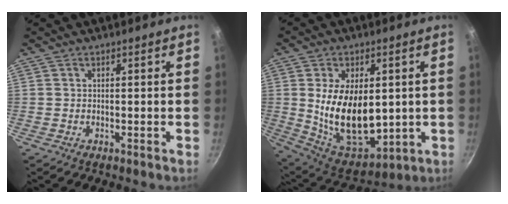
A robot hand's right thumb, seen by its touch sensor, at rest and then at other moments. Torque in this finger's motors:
{"motor_torque": [-1.09, 1.91, 1.86, 0.06, 0.21]}